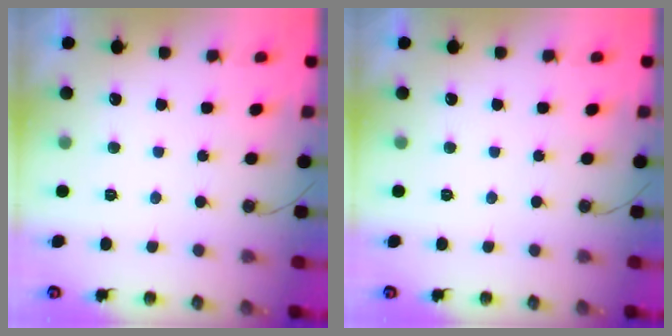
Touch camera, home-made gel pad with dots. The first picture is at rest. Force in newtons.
{"total": 0.0}